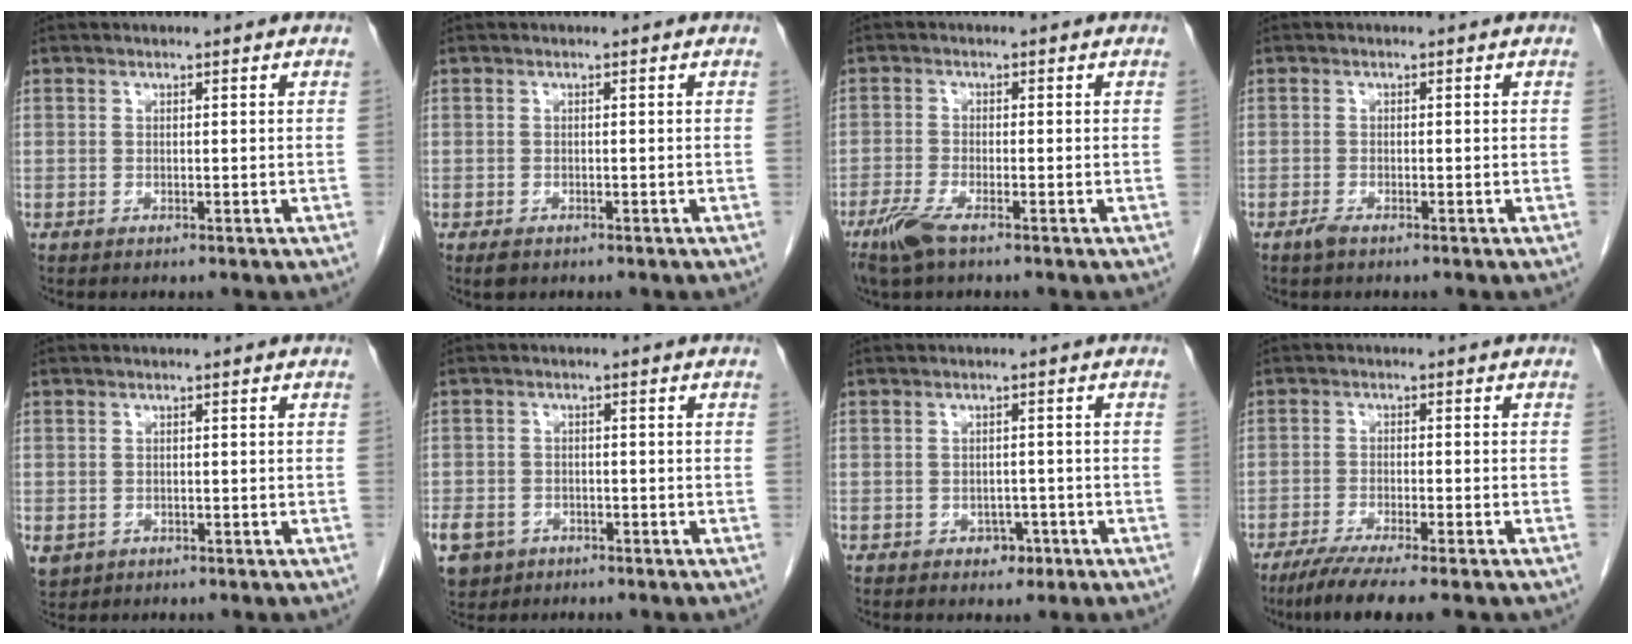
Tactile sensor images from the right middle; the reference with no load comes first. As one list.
[{"total": 1.3, "force": [-0.8, 0.8, 0.6], "torque": [-0.014, 0.000, -0.007]}, {"total": 4.4, "force": [-3.0, 0.7, 3.2], "torque": [-0.075, -0.012, -0.058]}, {"total": 1.2, "force": [-0.9, 0.2, 0.7], "torque": [-0.020, -0.002, -0.016]}, {"total": 2.9, "force": [-1.1, 2.5, 0.9], "torque": [-0.019, -0.001, -0.011]}, {"total": 10.0, "force": [-5.0, 8.0, 3.3], "torque": [-0.099, 0.002, -0.078]}, {"total": 2.3, "force": [-1.3, 1.6, 1.0], "torque": [-0.008, 0.006, -0.012]}, {"total": 8.4, "force": [-6.5, 0.2, 5.4], "torque": [-0.079, -0.019, -0.101]}]